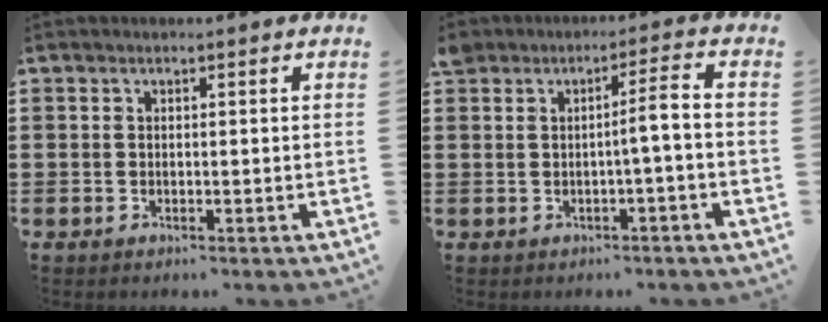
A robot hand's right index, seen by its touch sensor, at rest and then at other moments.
{"total": 3.0, "force": [-0.5, -0.2, 3.0], "torque": [-0.056, 0.000, -0.012]}